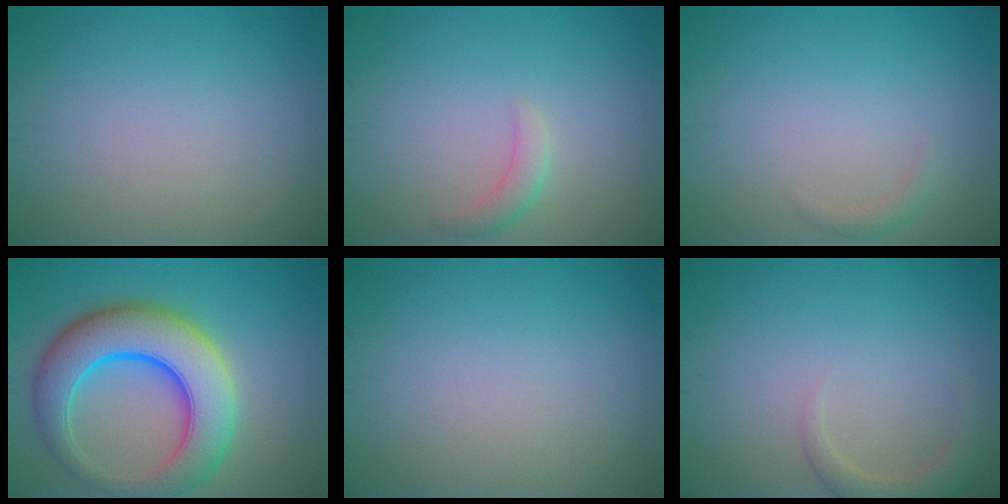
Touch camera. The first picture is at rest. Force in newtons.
{"total": 1.6, "press": 1.6, "slide": 0.0}
{"total": 0.8, "press": 0.8, "slide": 0.1}
{"total": 9.9, "press": 9.9, "slide": 0.3}
{"total": 0.0}
{"total": 2.4, "press": 2.4, "slide": 0.3}